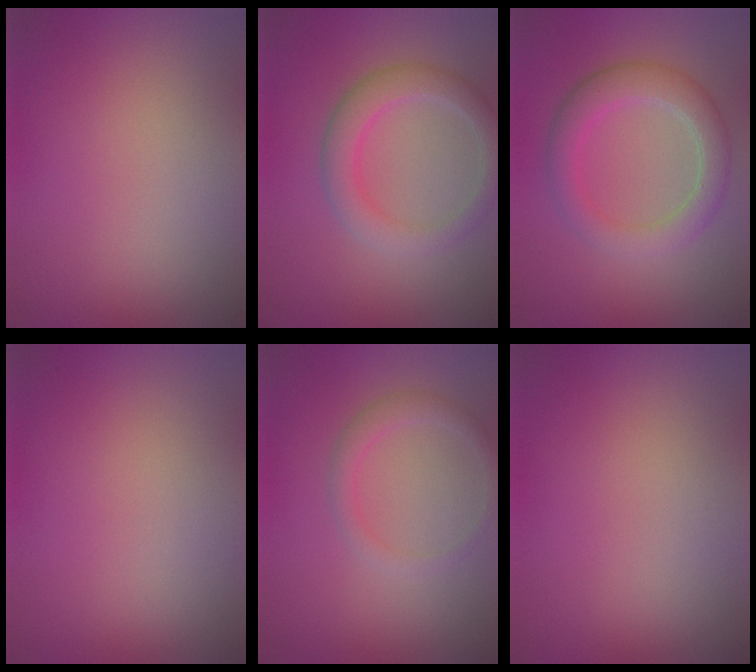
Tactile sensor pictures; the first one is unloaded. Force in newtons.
{"total": 3.4, "press": 3.4, "slide": 0.3}
{"total": 3.9, "press": 3.9, "slide": 0.1}
{"total": 0.0}
{"total": 1.7, "press": 1.7, "slide": 0.1}
{"total": 0.0}